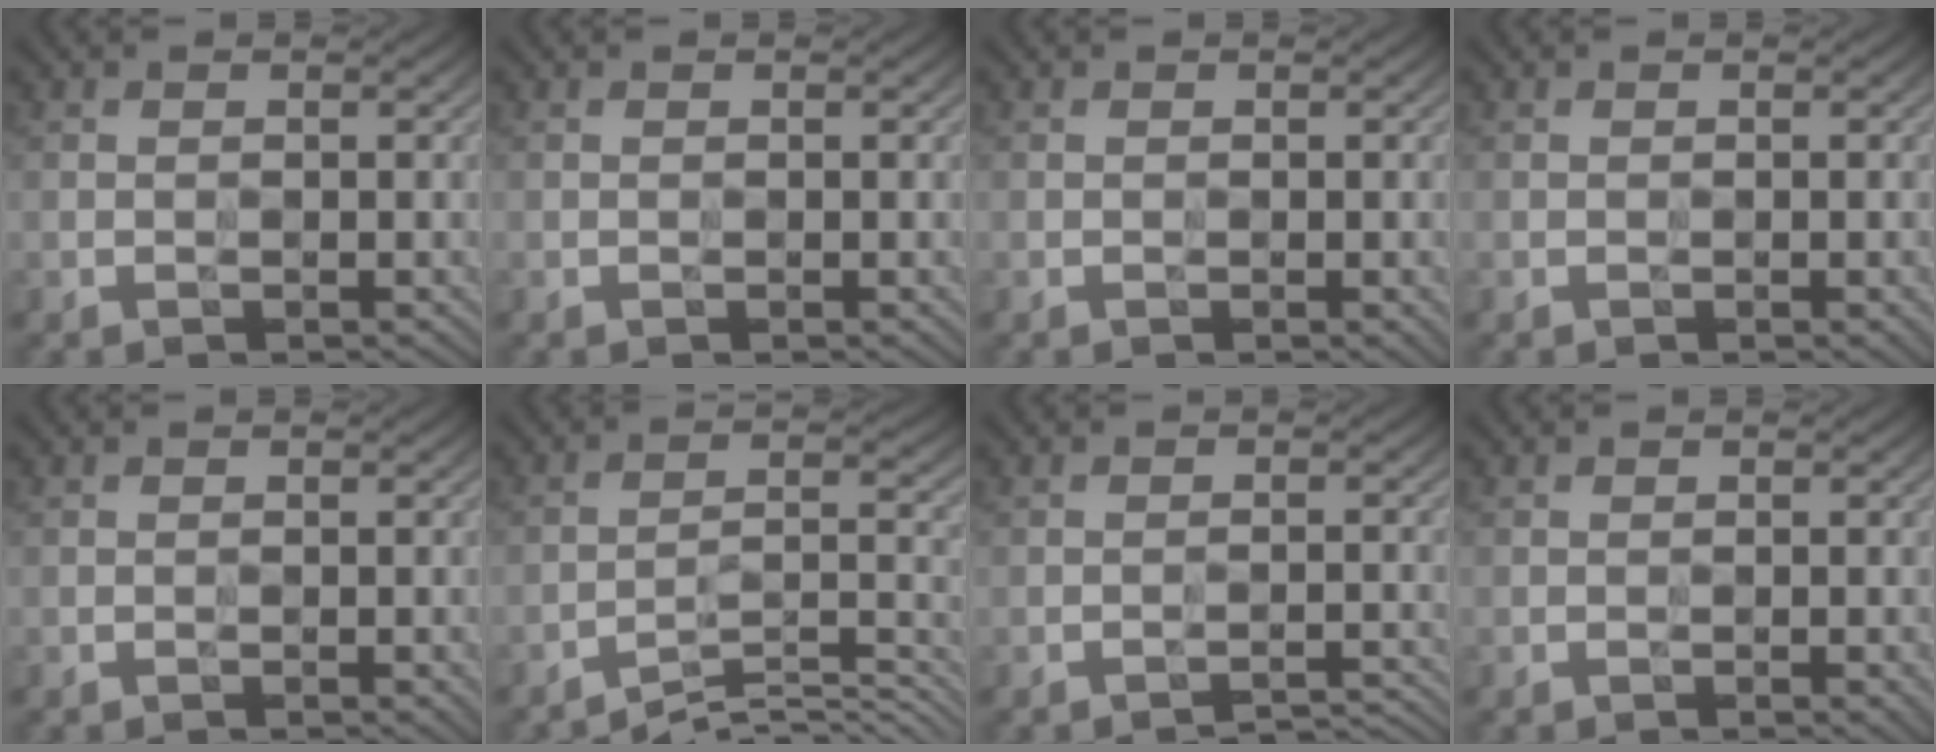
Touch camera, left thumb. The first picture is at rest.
{"total": 0.0}
{"total": 1.9, "force": [-0.6, 0.9, 1.6], "torque": [-0.011, -0.003, -0.004]}
{"total": 1.6, "force": [-0.6, 0.7, 1.4], "torque": [-0.009, -0.001, -0.004]}
{"total": 1.7, "force": [-0.5, 0.8, 1.4], "torque": [-0.011, -0.002, -0.004]}
{"total": 6.5, "force": [-6.1, 0.6, 2.2], "torque": [-0.024, 0.003, -0.104]}
{"total": 2.8, "force": [-2.8, 0.3, 0.2], "torque": [0.010, -0.003, -0.036]}
{"total": 2.5, "force": [-0.7, 1.2, 2.0], "torque": [-0.016, -0.004, -0.004]}